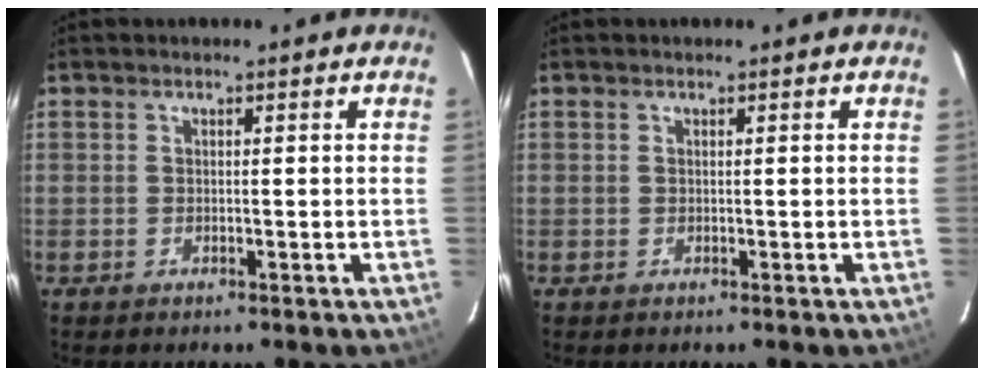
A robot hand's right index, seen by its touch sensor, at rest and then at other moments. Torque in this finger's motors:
{"motor_torque": [-0.08, 0.04, 0.02, 0.00]}